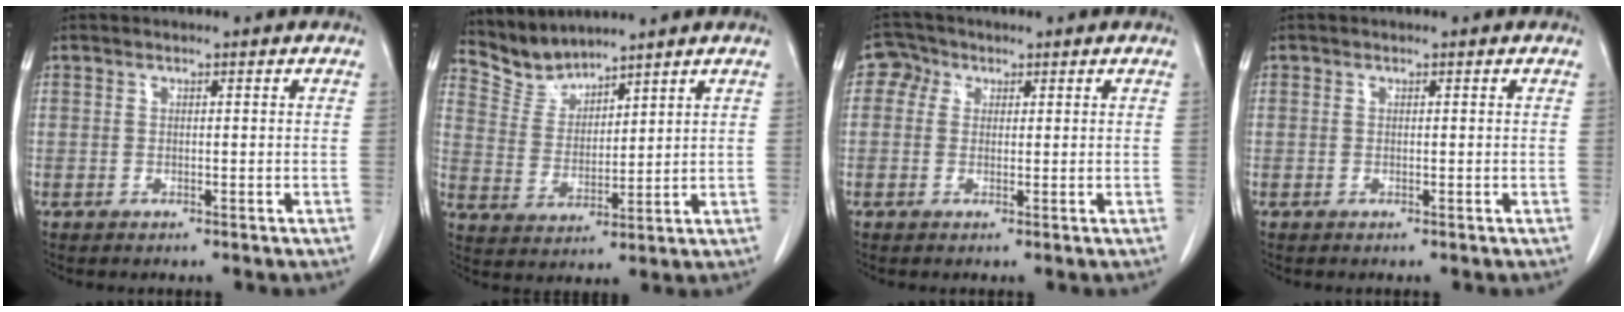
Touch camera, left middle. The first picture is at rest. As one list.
[{"total": 5.5, "force": [5.4, 0.5, -0.6], "torque": [0.004, 0.000, 0.123]}, {"total": 2.7, "force": [1.0, 2.4, 0.7], "torque": [-0.008, 0.007, 0.012]}, {"total": 0.0}]